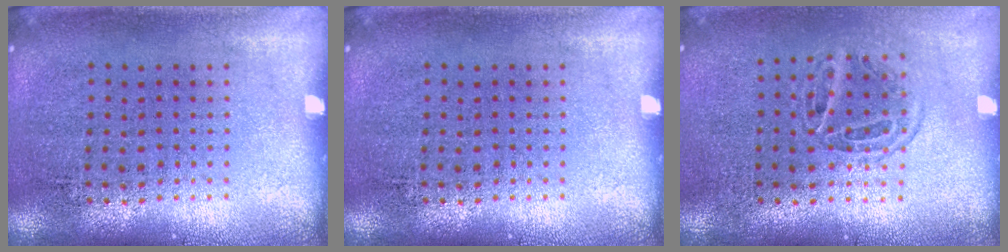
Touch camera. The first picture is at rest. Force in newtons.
{"total": 0.0}
{"total": 1.1, "press": 1.0, "slide": 0.5}